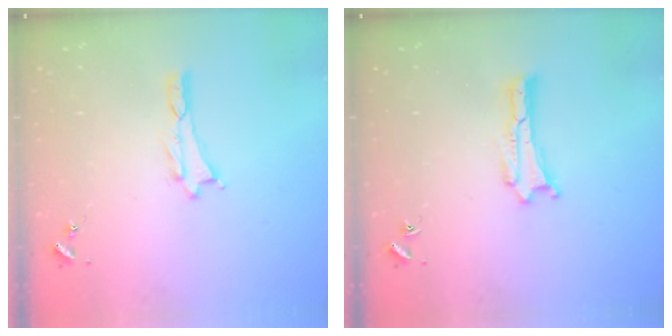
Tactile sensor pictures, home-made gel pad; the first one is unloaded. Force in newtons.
{"total": 0.0}